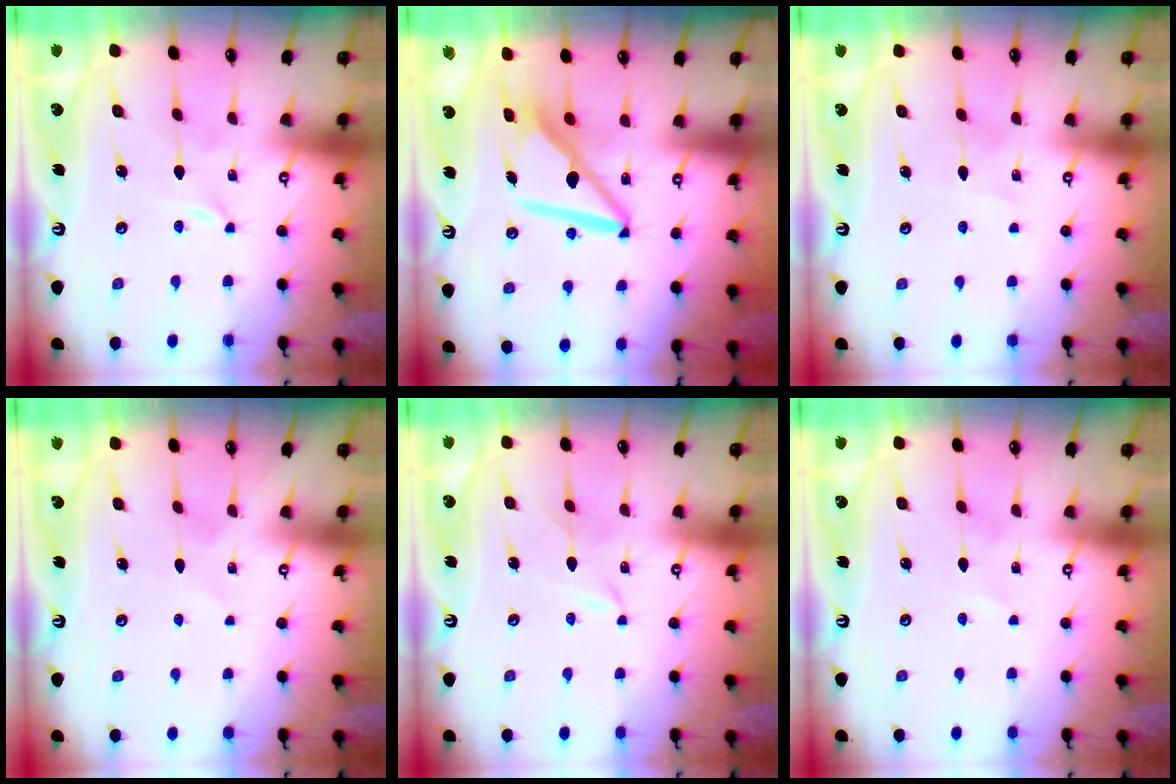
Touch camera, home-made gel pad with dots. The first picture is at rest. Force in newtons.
{"total": 9.9, "press": 9.8, "slide": 1.2}
{"total": 4.0, "press": 4.0, "slide": 0.3}
{"total": 2.3, "press": 2.2, "slide": 0.3}
{"total": 1.3, "press": 1.3, "slide": 0.2}
{"total": 0.0}